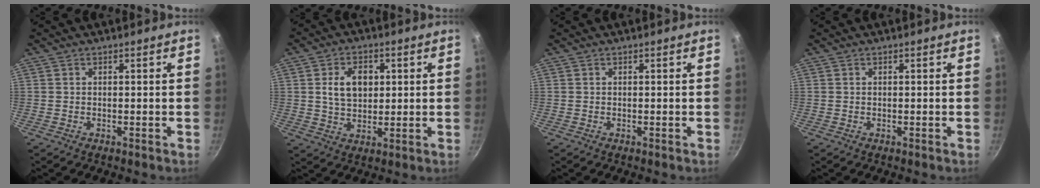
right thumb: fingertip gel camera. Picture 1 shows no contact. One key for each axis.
{"total": 8.0, "fx": 1.7, "fy": 5.4, "fz": 5.6, "tx": -0.075, "ty": -0.005, "tz": 0.032}
{"total": 0.0}
{"total": 0.0}